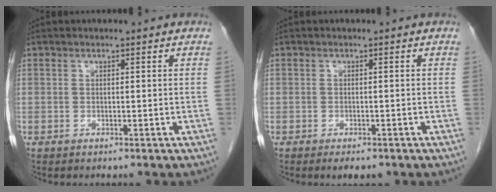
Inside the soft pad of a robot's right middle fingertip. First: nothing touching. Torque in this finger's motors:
{"motor_torque": [0.21, -0.02, -0.05, -0.03]}